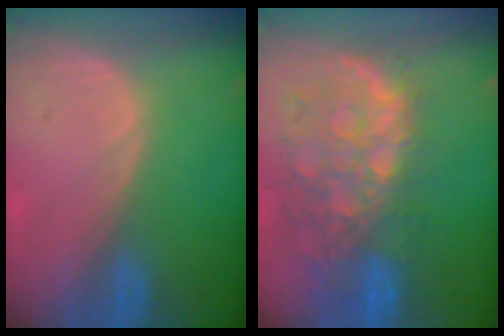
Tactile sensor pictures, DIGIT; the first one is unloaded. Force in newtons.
{"total": 11.7, "press": 9.9, "slide": 6.3}